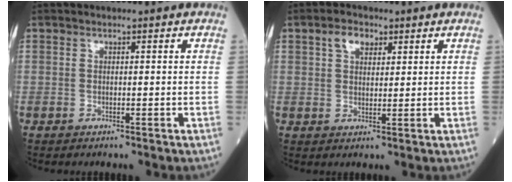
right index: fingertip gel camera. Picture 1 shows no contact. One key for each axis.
{"total": 3.6, "fx": 2.0, "fy": 2.2, "fz": 2.1, "tx": -0.041, "ty": 0.011, "tz": 0.039}